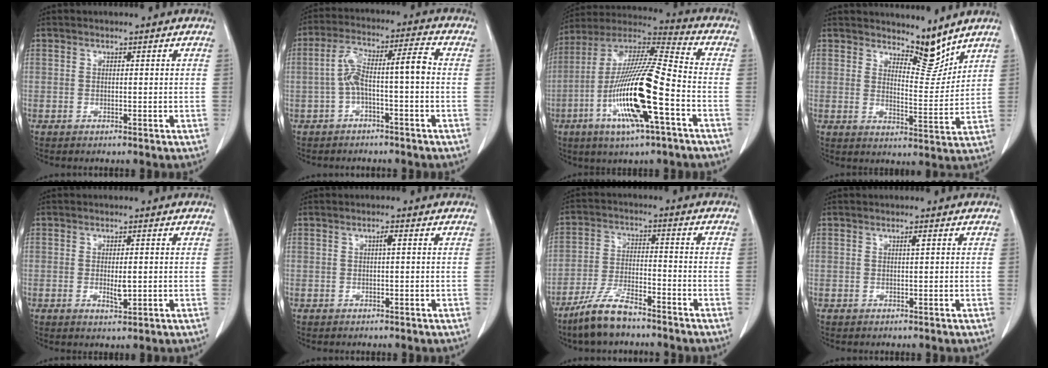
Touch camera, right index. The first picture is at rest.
{"total": 7.9, "force": [-1.1, 1.1, 7.7], "torque": [-0.143, 0.040, -0.022]}
{"total": 19.3, "force": [-6.0, 1.6, 18.2], "torque": [-0.367, -0.014, -0.114]}
{"total": 5.9, "force": [5.4, 1.2, 2.0], "torque": [-0.025, -0.018, 0.092]}
{"total": 2.9, "force": [-0.3, 0.8, 2.7], "torque": [-0.048, -0.003, -0.003]}
{"total": 1.1, "force": [0.2, 0.2, 1.1], "torque": [-0.018, 0.003, 0.002]}
{"total": 8.5, "force": [-6.7, 1.8, 4.8], "torque": [-0.103, -0.016, -0.131]}
{"total": 0.8, "force": [0.2, 0.0, 0.7], "torque": [-0.013, 0.001, 0.003]}